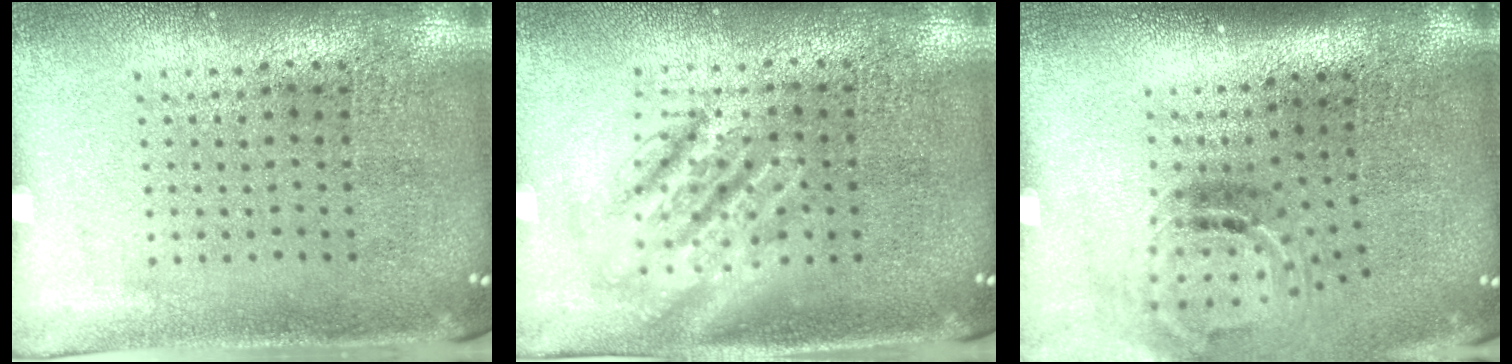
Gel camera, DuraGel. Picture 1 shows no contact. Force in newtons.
{"total": 2.4, "press": 2.4, "slide": 0.3}
{"total": 1.7, "press": 1.0, "slide": 1.3}